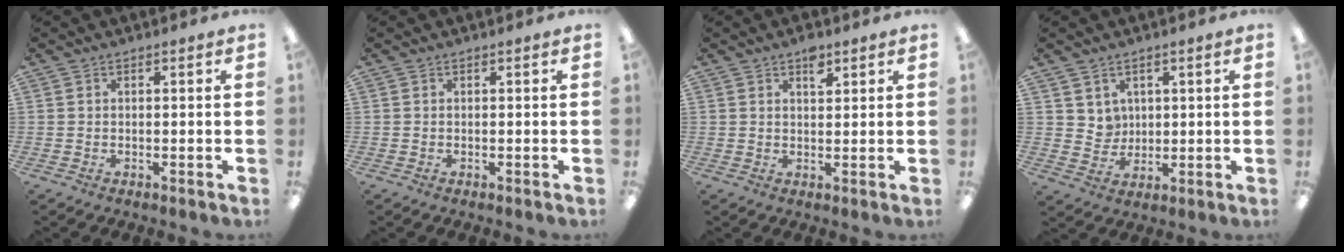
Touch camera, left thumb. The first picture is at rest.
{"total": 0.0}
{"total": 3.4, "force": [2.3, 1.6, 2.0], "torque": [-0.019, -0.010, 0.036]}
{"total": 3.9, "force": [2.6, 2.8, -0.2], "torque": [0.007, -0.017, 0.047]}